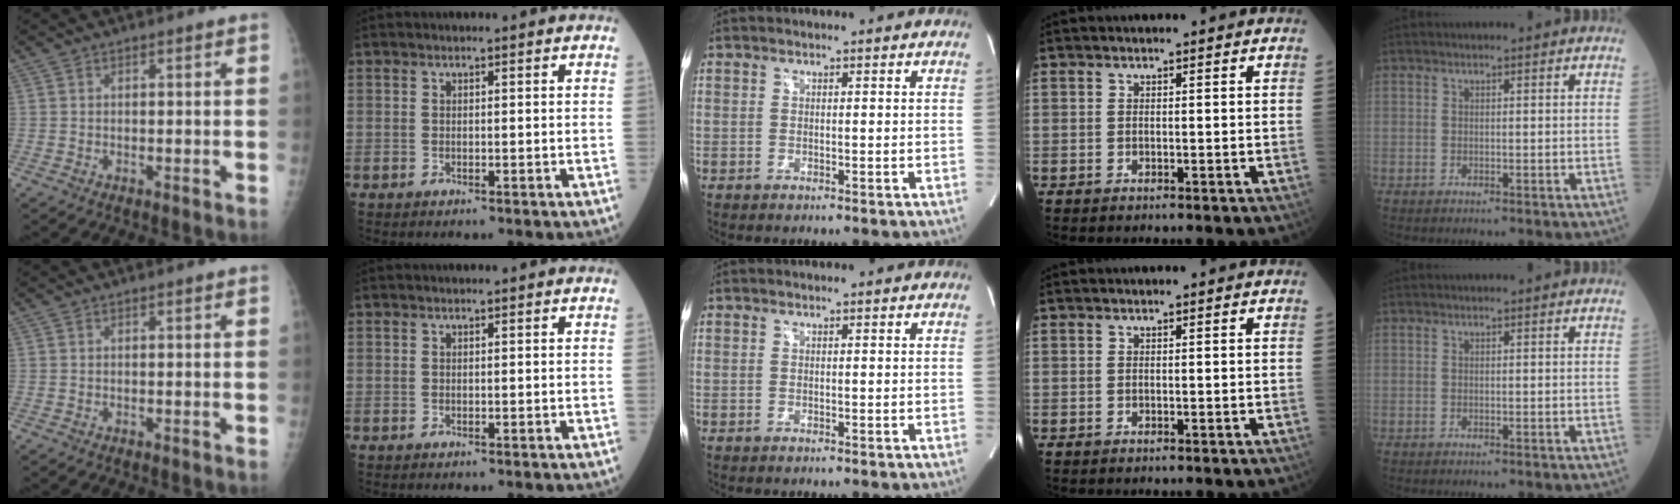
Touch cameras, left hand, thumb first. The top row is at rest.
{}